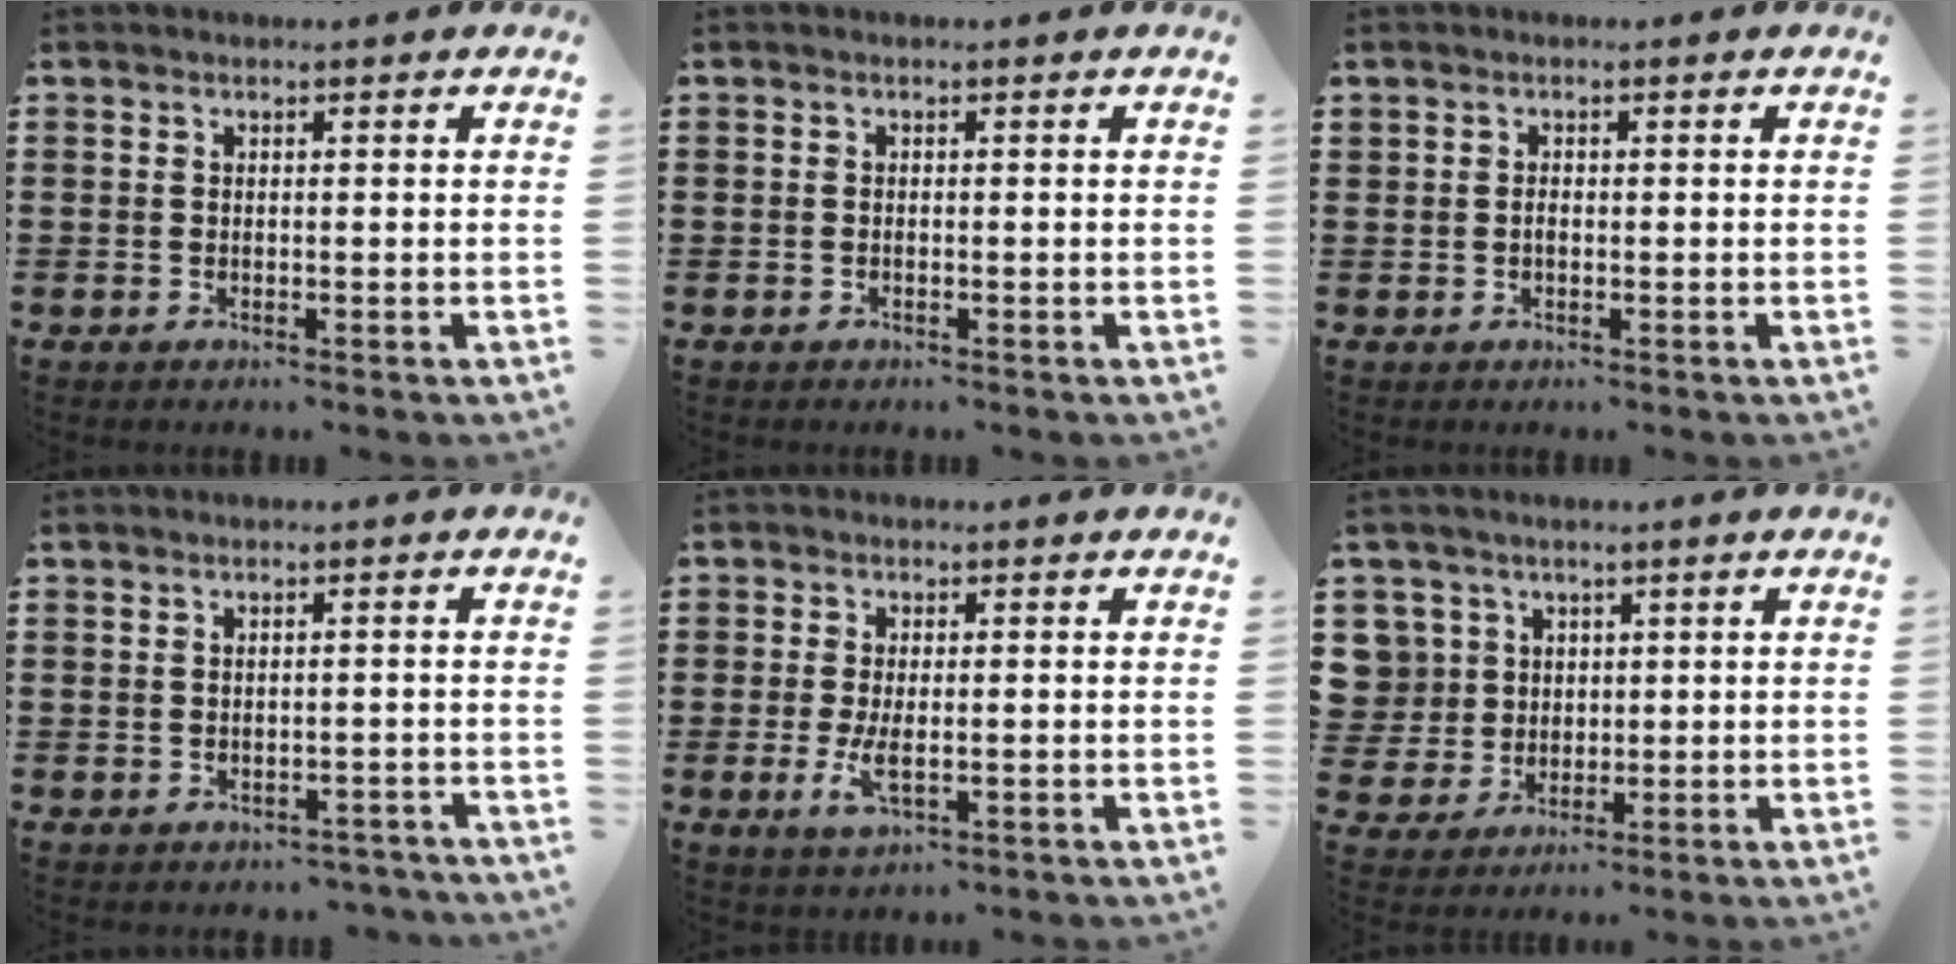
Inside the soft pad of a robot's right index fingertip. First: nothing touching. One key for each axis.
{"total": 0.0}
{"total": 0.8, "fx": -0.2, "fy": 0.5, "fz": 0.6, "tx": -0.014, "ty": -0.002, "tz": -0.003}
{"total": 1.4, "fx": -1.3, "fy": 0.5, "fz": 0.0, "tx": -0.006, "ty": 0.001, "tz": -0.029}
{"total": 3.3, "fx": -0.6, "fy": 1.4, "fz": 3.0, "tx": -0.067, "ty": -0.006, "tz": -0.013}
{"total": 6.0, "fx": 1.9, "fy": 5.7, "fz": 0.4, "tx": -0.048, "ty": 0.009, "tz": 0.038}